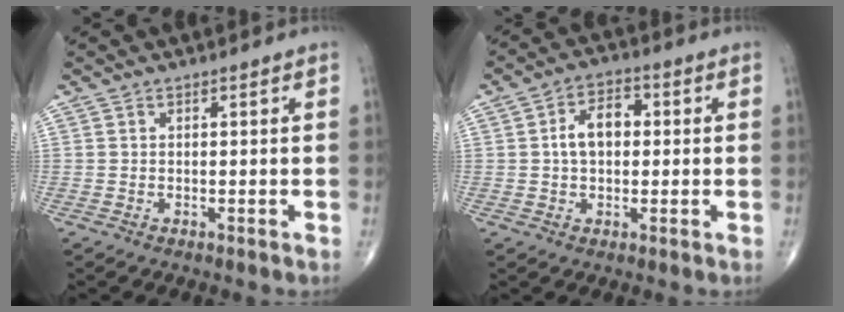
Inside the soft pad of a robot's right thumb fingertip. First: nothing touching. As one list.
[{"total": 7.0, "force": [0.6, 4.6, 5.3], "torque": [-0.080, 0.019, 0.003]}]